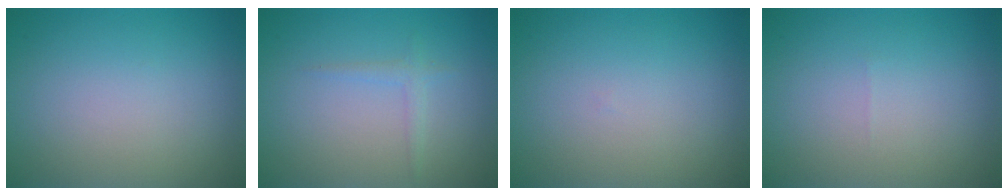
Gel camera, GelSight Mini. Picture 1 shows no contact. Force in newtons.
{"total": 1.0, "press": 1.0, "slide": 0.1}
{"total": 0.0}
{"total": 0.0}